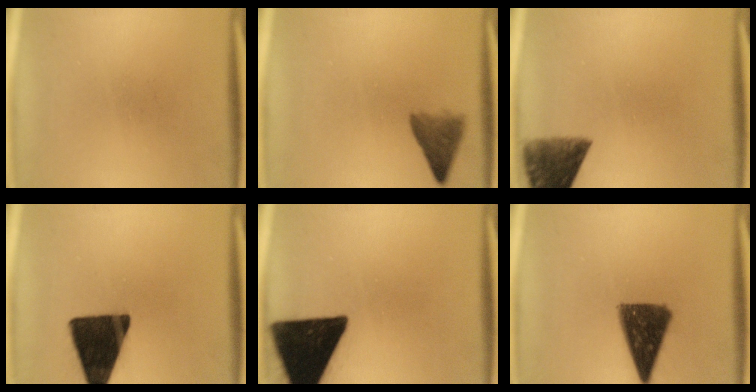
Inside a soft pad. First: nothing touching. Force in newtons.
{"total": 4.2}
{"total": 8.4}
{"total": 16.8}
{"total": 18.9}
{"total": 11.5}